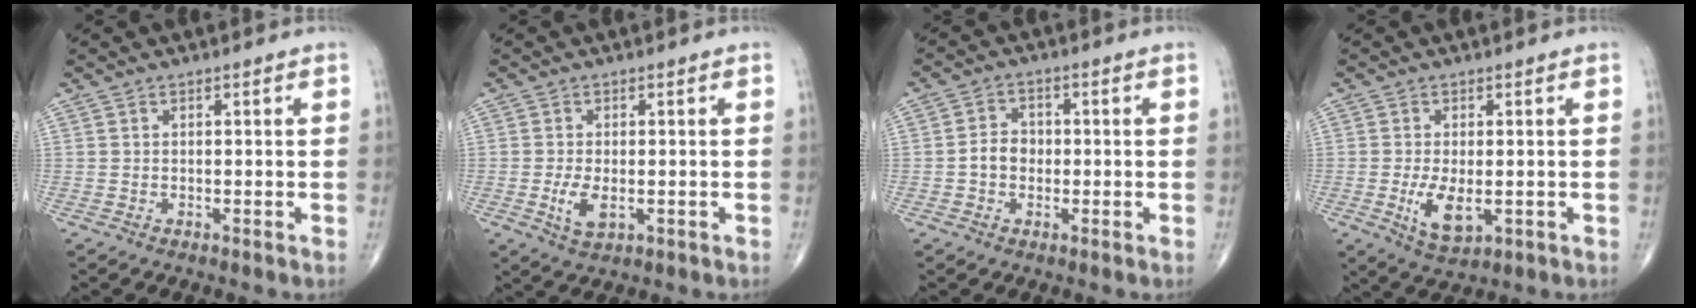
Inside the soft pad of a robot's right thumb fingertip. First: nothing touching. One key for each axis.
{"total": 4.1, "fx": -0.8, "fy": 2.1, "fz": 3.5, "tx": -0.067, "ty": -0.008, "tz": -0.010}
{"total": 4.2, "fx": -0.6, "fy": 3.5, "fz": 2.3, "tx": -0.027, "ty": 0.015, "tz": -0.017}
{"total": 5.9, "fx": -1.1, "fy": 2.8, "fz": 5.1, "tx": -0.090, "ty": -0.013, "tz": -0.009}